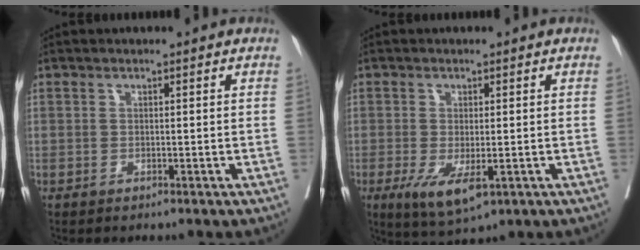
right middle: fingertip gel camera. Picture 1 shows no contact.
{"total": 6.3, "force": [-2.4, 2.1, 5.4], "torque": [-0.096, -0.019, -0.030]}